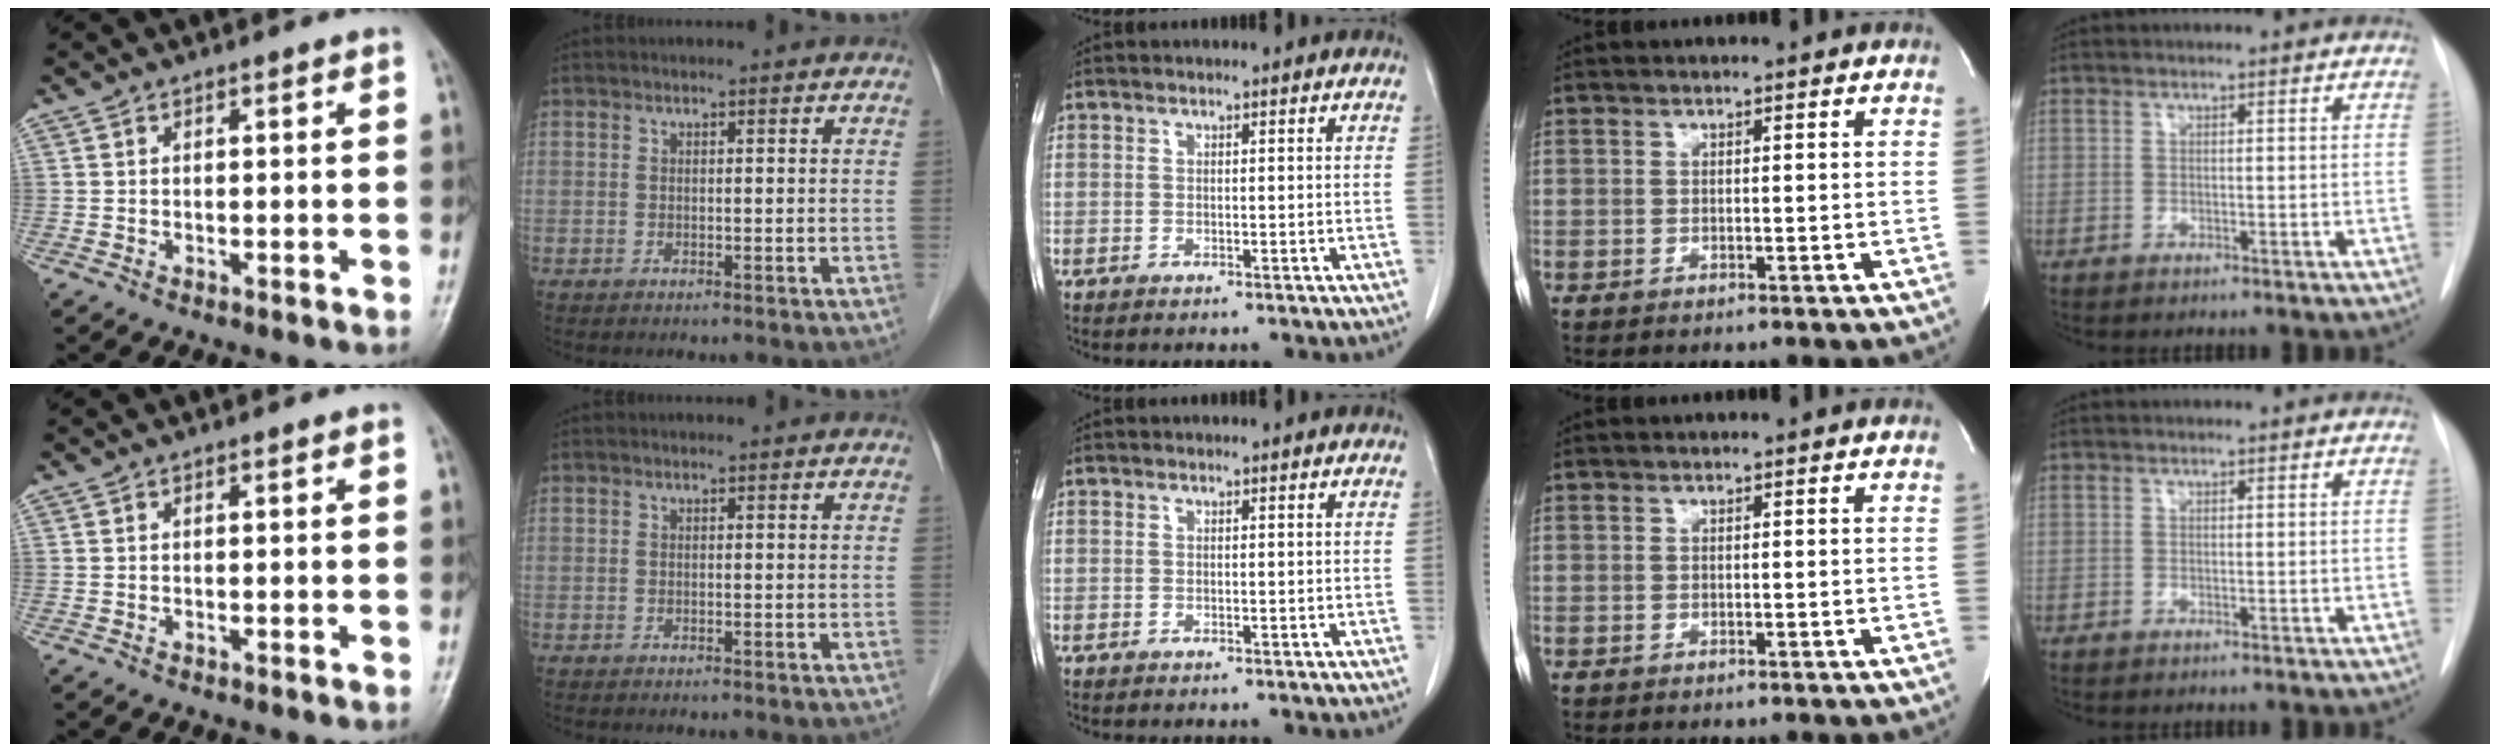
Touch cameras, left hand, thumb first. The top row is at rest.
{}